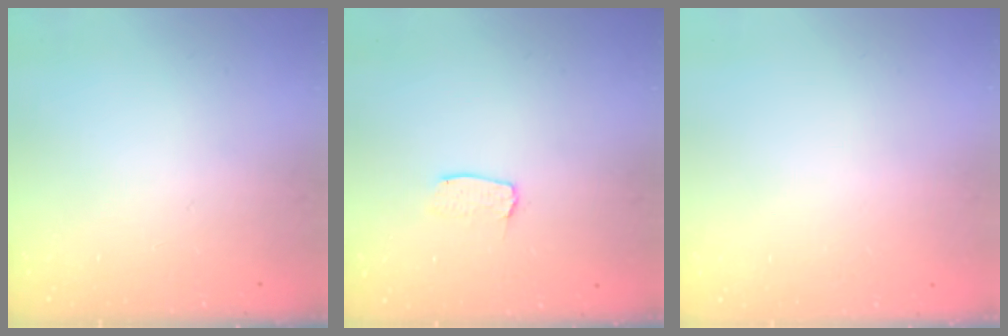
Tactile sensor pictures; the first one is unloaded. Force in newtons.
{"total": 3.7, "press": 3.7, "slide": 0.3}
{"total": 0.0}